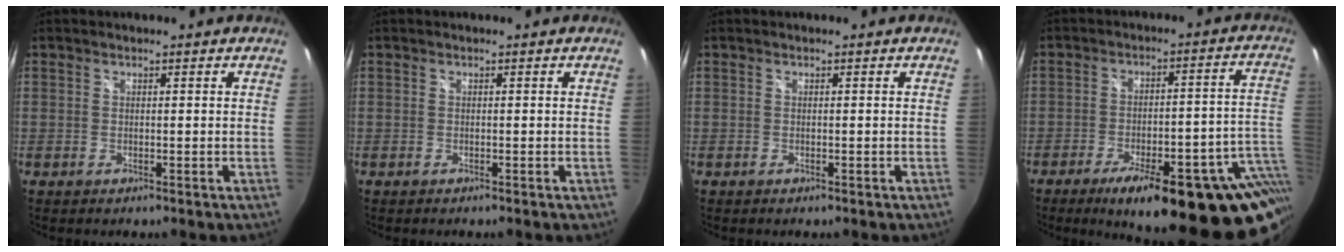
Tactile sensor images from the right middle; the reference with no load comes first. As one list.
[{"total": 0.7, "force": [-0.5, 0.3, 0.4], "torque": [-0.007, -0.002, -0.008]}, {"total": 0.5, "force": [-0.3, 0.3, 0.3], "torque": [-0.005, -0.002, -0.005]}, {"total": 25.8, "force": [-16.2, 6.3, 19.1], "torque": [-0.234, -0.015, -0.208]}]